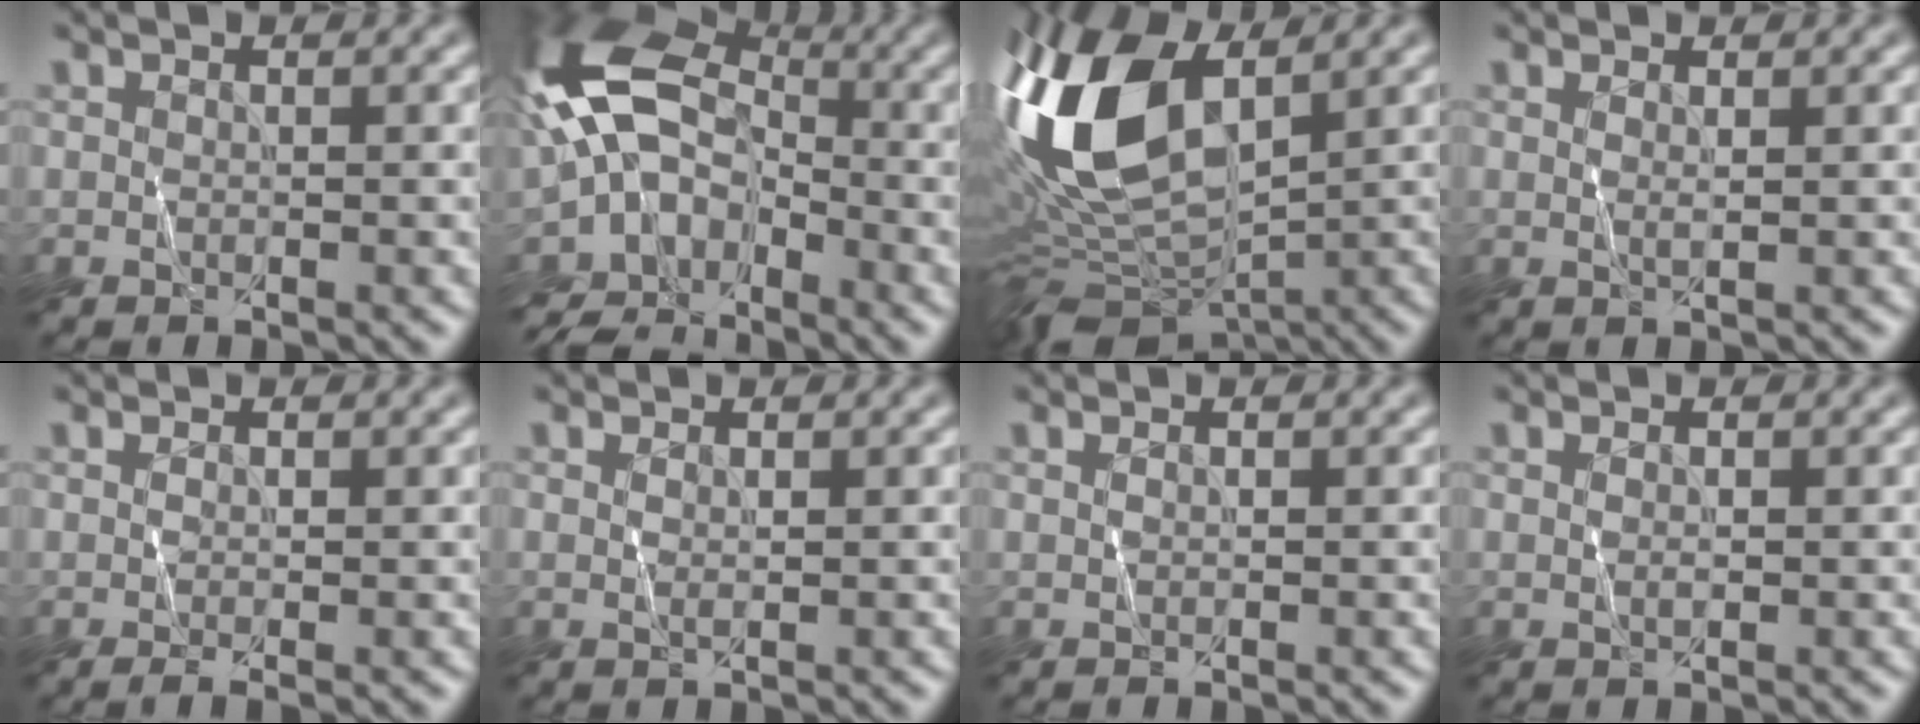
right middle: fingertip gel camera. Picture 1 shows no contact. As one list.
[{"total": 10.6, "force": [-4.1, 6.9, 6.9], "torque": [-0.141, 0.008, -0.098]}, {"total": 13.5, "force": [2.0, 7.0, 11.4], "torque": [-0.254, 0.015, 0.028]}, {"total": 0.9, "force": [0.6, 0.2, 0.6], "torque": [-0.009, 0.001, 0.006]}, {"total": 1.6, "force": [-0.2, 0.5, 1.5], "torque": [-0.016, 0.002, -0.002]}, {"total": 0.7, "force": [0.6, 0.1, 0.3], "torque": [-0.007, 0.000, 0.006]}, {"total": 0.6, "force": [0.4, 0.3, 0.4], "torque": [-0.003, -0.001, 0.003]}, {"total": 0.5, "force": [0.4, 0.1, 0.3], "torque": [-0.007, 0.004, 0.005]}]